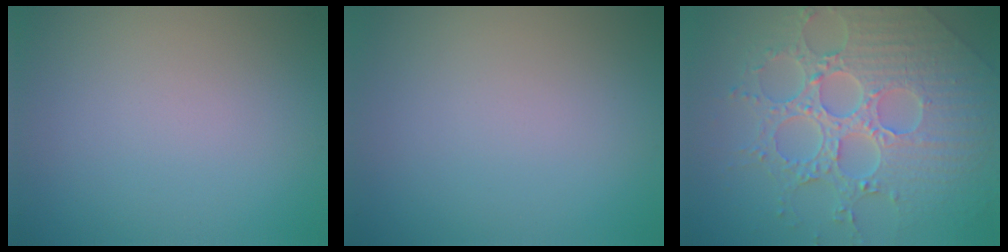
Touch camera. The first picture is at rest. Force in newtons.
{"total": 0.0}
{"total": 8.7, "press": 6.3, "slide": 5.9}